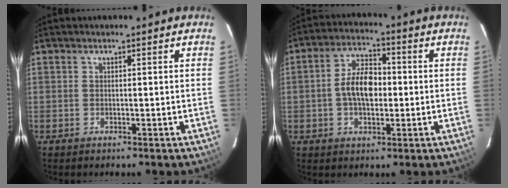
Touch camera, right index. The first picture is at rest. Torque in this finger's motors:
{"motor_torque": [0.44, 0.18, 0.34, 0.09]}